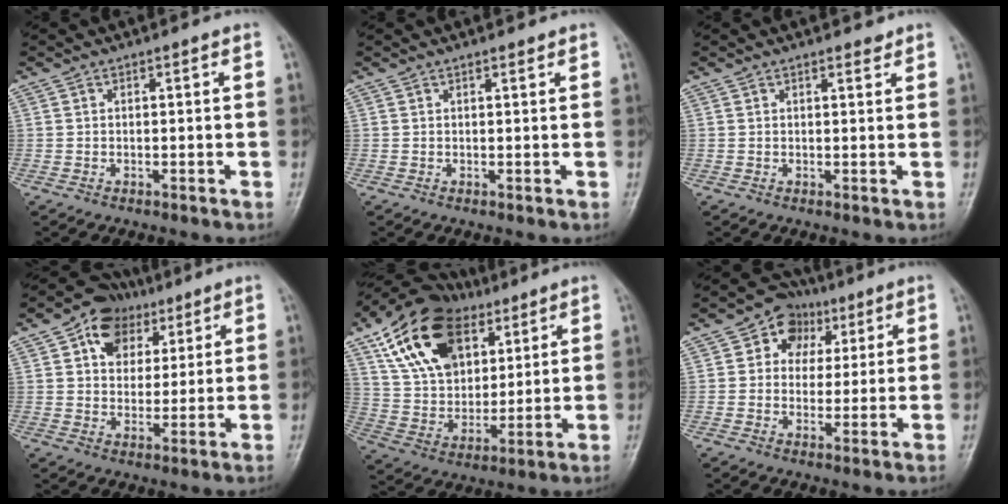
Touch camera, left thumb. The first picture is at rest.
{"total": 0.7, "force": [0.5, 0.2, 0.3], "torque": [-0.008, -0.004, 0.008]}
{"total": 1.2, "force": [1.0, 0.4, 0.4], "torque": [-0.003, -0.008, 0.013]}
{"total": 10.2, "force": [4.6, 7.7, 4.8], "torque": [-0.042, -0.006, 0.076]}
{"total": 21.1, "force": [9.9, 14.0, 12.4], "torque": [-0.197, -0.016, 0.175]}
{"total": 8.5, "force": [2.9, 7.1, 3.6], "torque": [-0.011, 0.000, 0.039]}